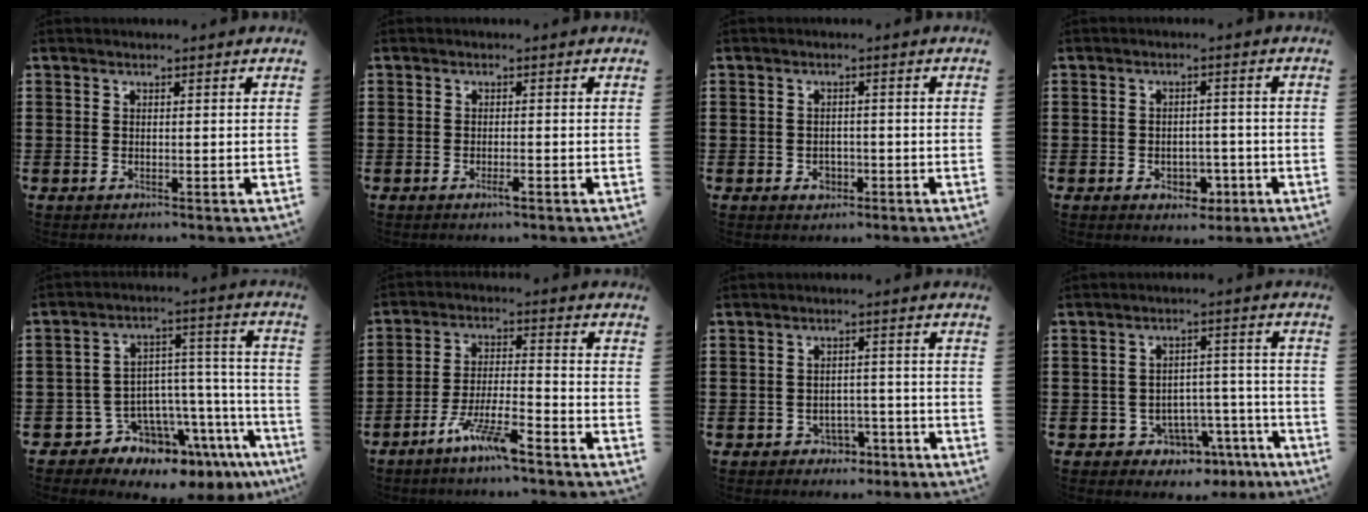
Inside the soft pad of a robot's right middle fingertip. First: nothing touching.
{"total": 1.3, "force": [-0.8, 0.1, 1.1], "torque": [-0.019, -0.004, -0.013]}
{"total": 1.8, "force": [-0.7, 1.3, 0.9], "torque": [-0.020, 0.002, -0.017]}
{"total": 3.2, "force": [-1.8, 2.2, 1.6], "torque": [-0.024, 0.000, -0.037]}
{"total": 9.3, "force": [-7.8, 4.7, 1.9], "torque": [-0.042, 0.016, -0.142]}
{"total": 7.6, "force": [-5.3, 1.1, 5.3], "torque": [-0.117, -0.006, -0.103]}
{"total": 2.6, "force": [-2.2, 1.3, 0.3], "torque": [-0.014, 0.002, -0.049]}
{"total": 4.6, "force": [-3.8, 2.5, 0.8], "torque": [-0.024, 0.018, -0.073]}